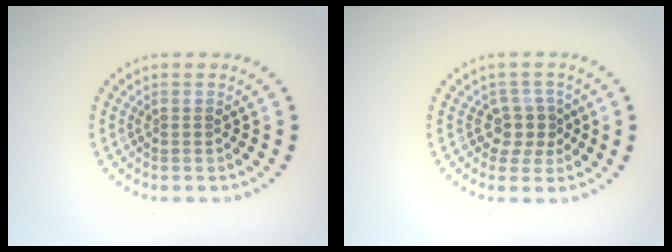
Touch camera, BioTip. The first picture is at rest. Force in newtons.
{"total": 2.4, "press": 1.8, "slide": 1.7}